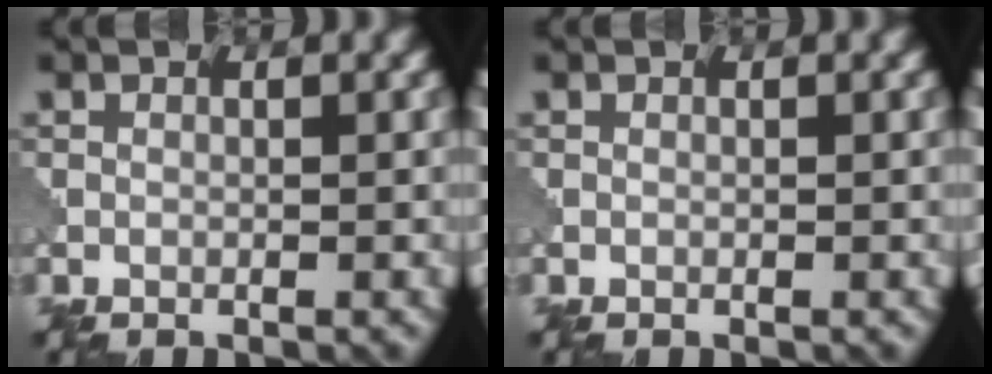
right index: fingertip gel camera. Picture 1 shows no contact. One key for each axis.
{"total": 0.0}